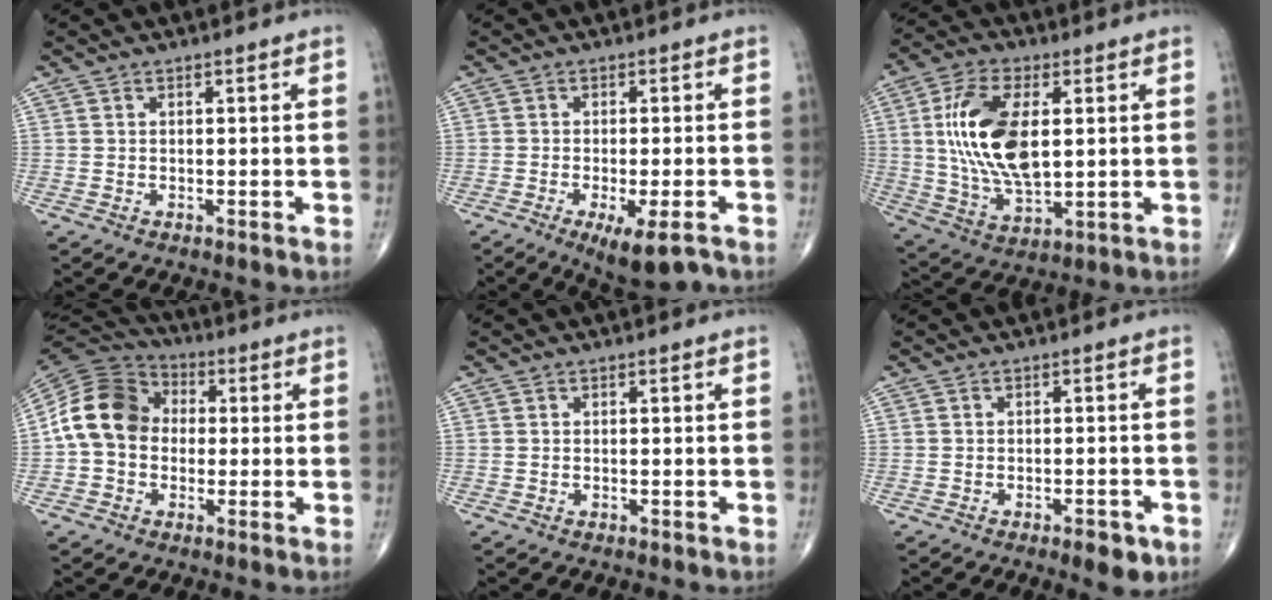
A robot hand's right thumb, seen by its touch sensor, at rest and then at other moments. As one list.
[{"total": 7.1, "force": [-4.0, 1.8, 5.6], "torque": [-0.084, -0.006, -0.059]}, {"total": 16.8, "force": [2.5, 8.3, 14.4], "torque": [-0.279, -0.011, 0.051]}, {"total": 12.7, "force": [0.0, 10.3, 7.5], "torque": [-0.127, 0.036, -0.015]}, {"total": 0.0}, {"total": 4.0, "force": [-2.3, 1.6, 3.0], "torque": [-0.034, 0.005, -0.028]}]